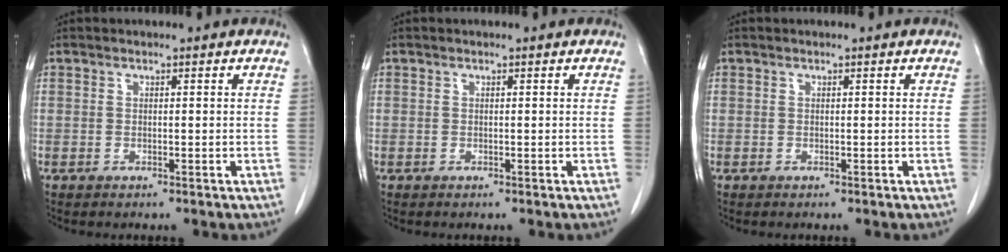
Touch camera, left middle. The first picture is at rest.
{"total": 0.0}
{"total": 0.0}